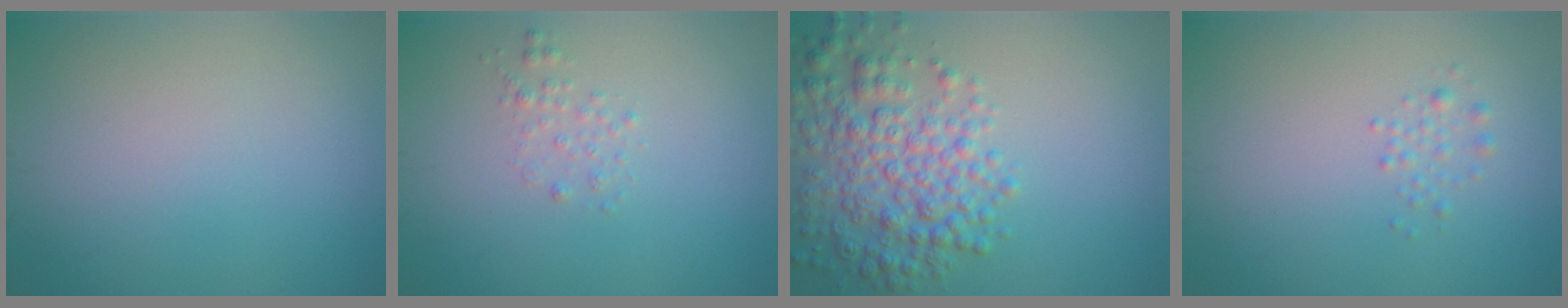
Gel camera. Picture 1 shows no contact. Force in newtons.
{"total": 1.0, "press": 1.0, "slide": 0.0}
{"total": 5.8, "press": 5.8, "slide": 0.2}
{"total": 1.0, "press": 1.0, "slide": 0.0}